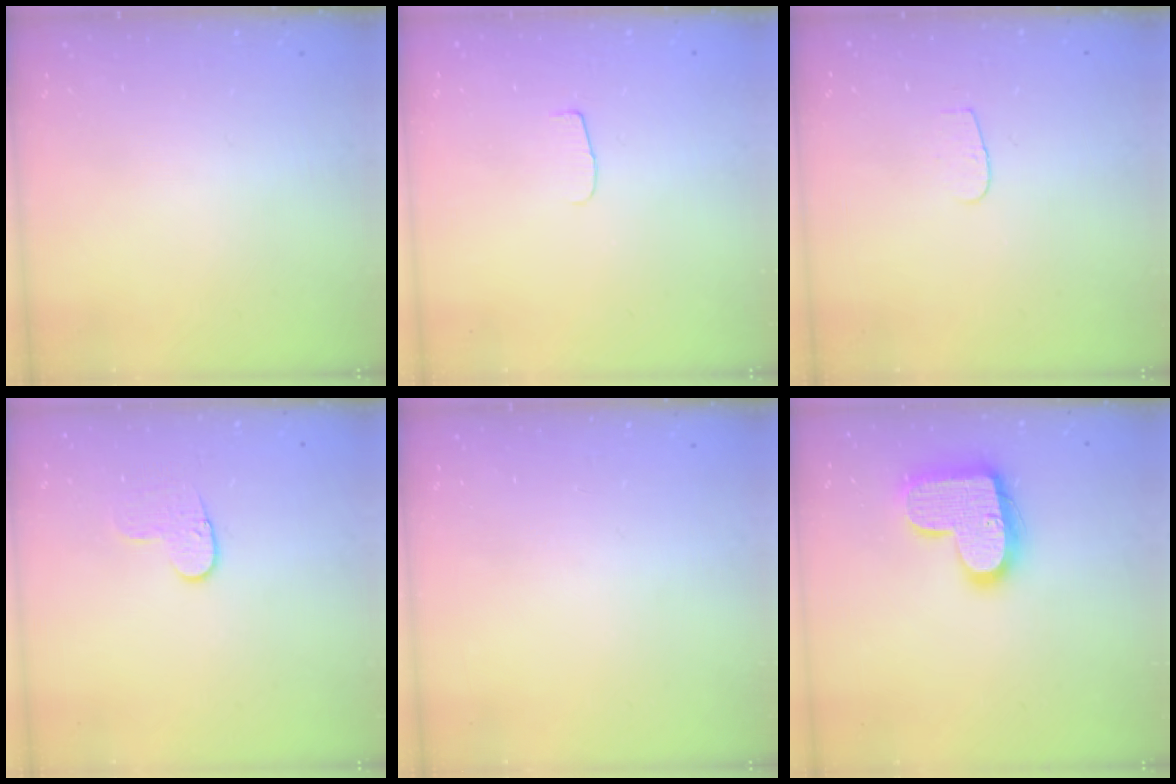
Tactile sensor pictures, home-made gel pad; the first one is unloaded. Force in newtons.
{"total": 4.5, "press": 4.4, "slide": 0.5}
{"total": 3.7, "press": 3.7, "slide": 0.4}
{"total": 5.8, "press": 5.7, "slide": 0.4}
{"total": 0.0}
{"total": 17.1, "press": 17.1, "slide": 1.0}